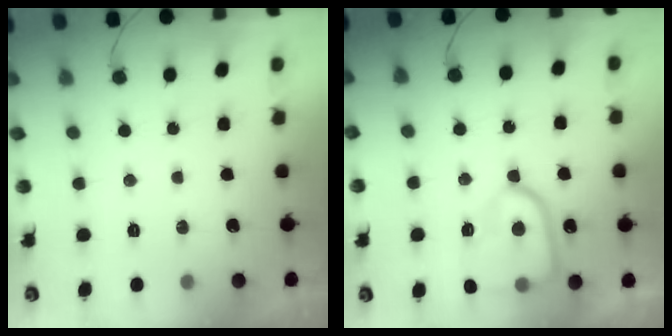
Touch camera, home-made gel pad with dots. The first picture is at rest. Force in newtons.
{"total": 14.5, "press": 14.4, "slide": 1.4}